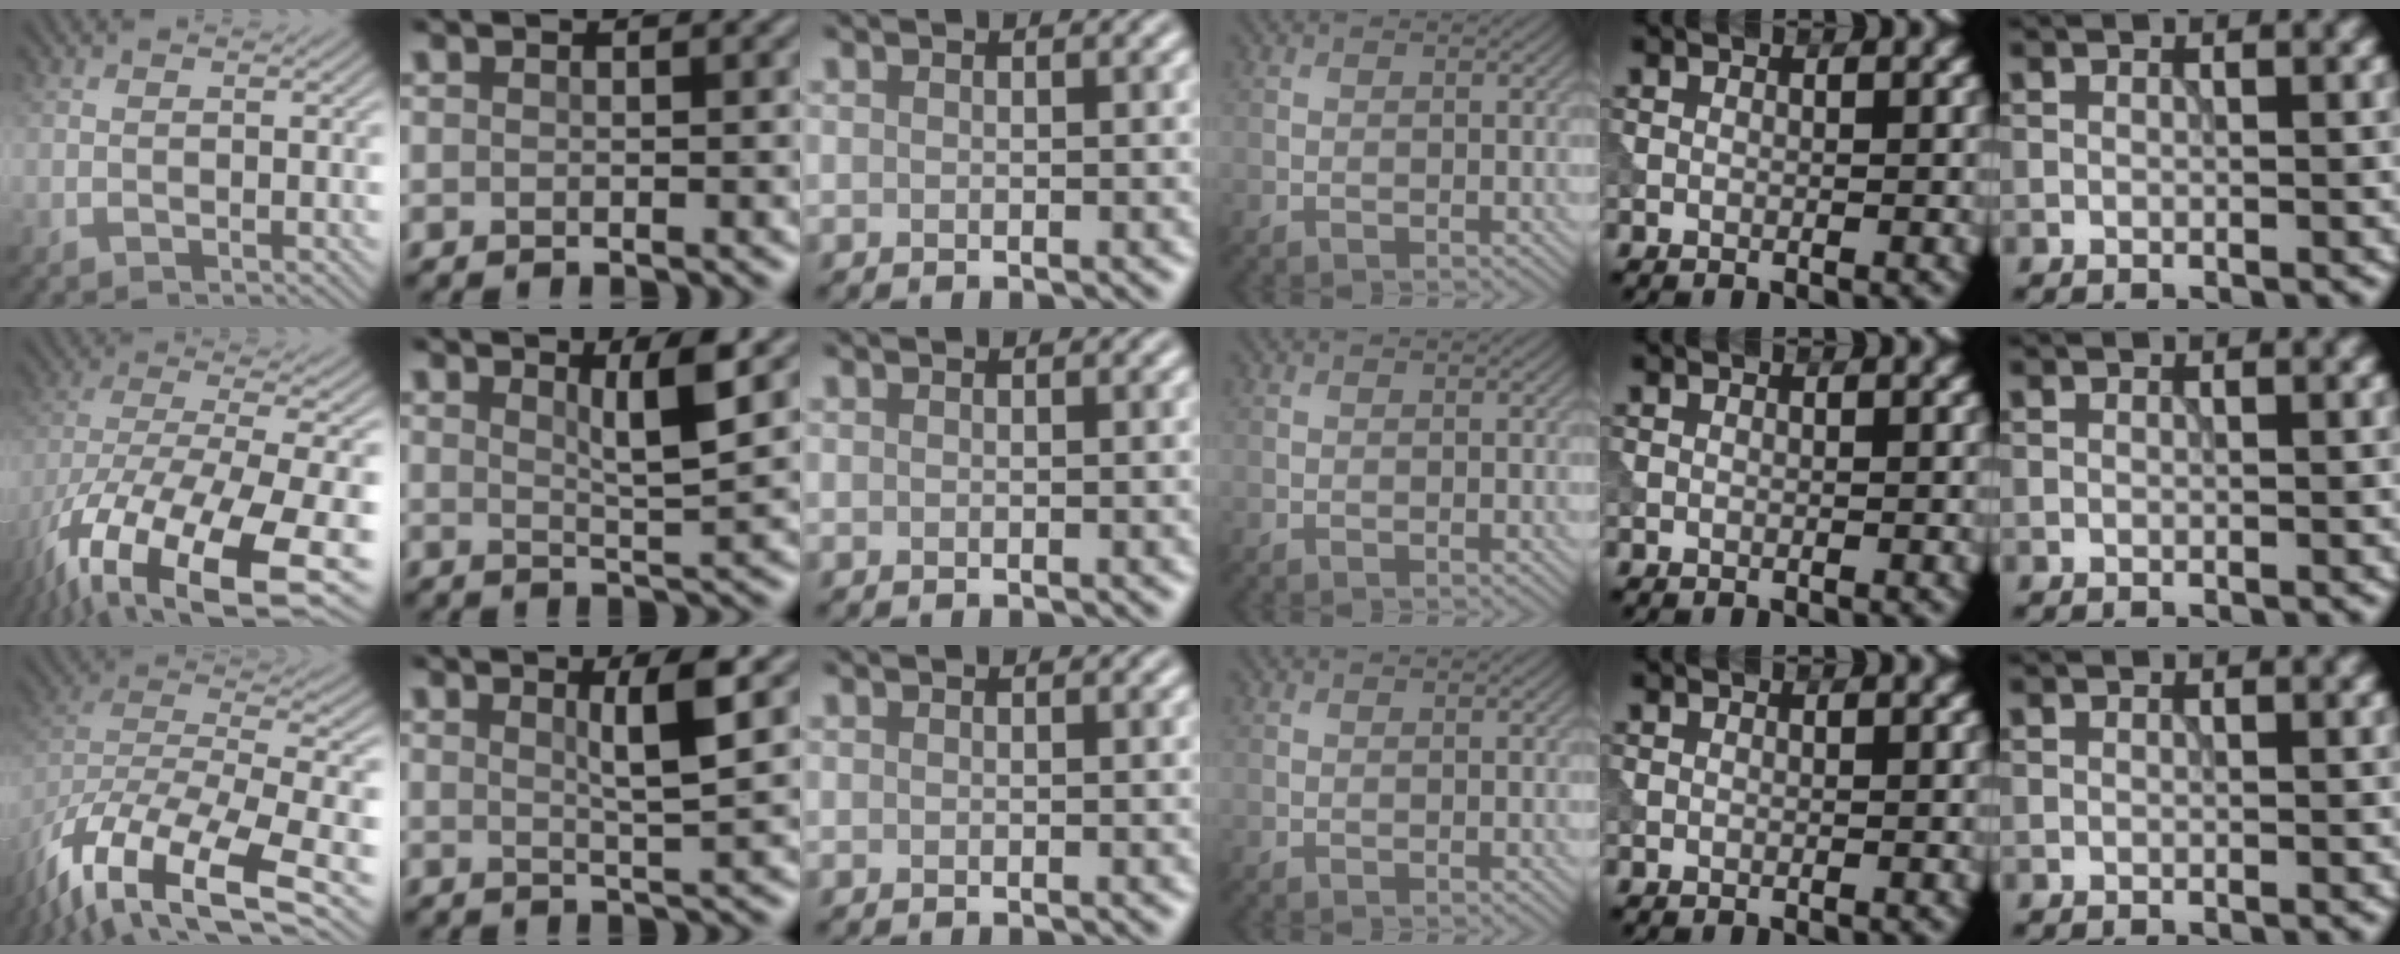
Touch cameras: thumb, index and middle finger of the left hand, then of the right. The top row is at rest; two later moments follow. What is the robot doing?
{"motion": "extract", "object": "tissue"}